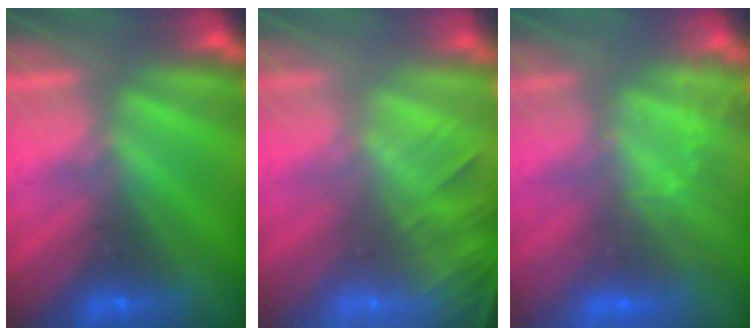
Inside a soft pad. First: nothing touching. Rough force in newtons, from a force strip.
{"total": 10.8}
{"total": 3.3}